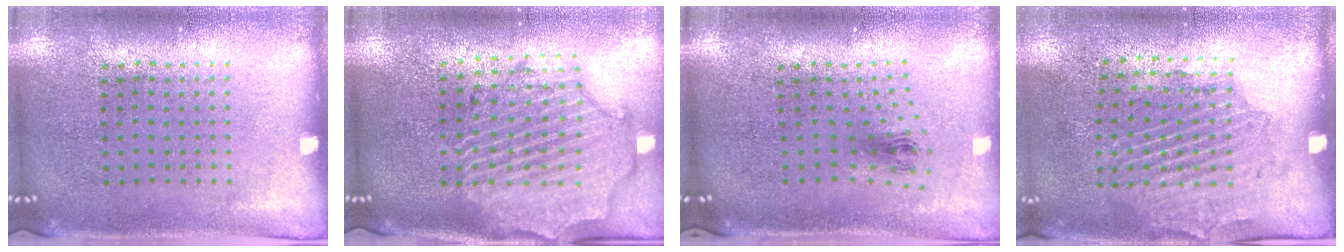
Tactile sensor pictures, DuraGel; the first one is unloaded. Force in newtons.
{"total": 2.8, "press": 2.5, "slide": 1.3}
{"total": 1.0, "press": 0.5, "slide": 0.9}
{"total": 1.8, "press": 1.1, "slide": 1.4}